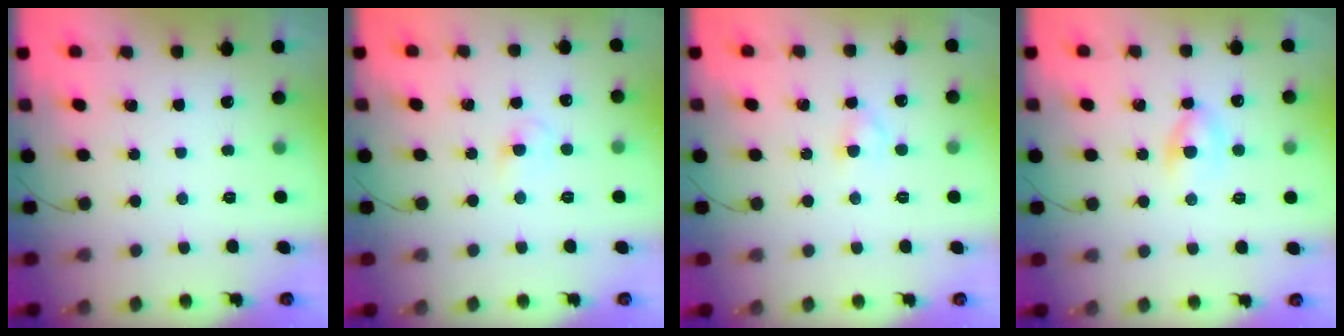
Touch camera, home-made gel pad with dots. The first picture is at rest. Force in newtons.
{"total": 2.3, "press": 2.1, "slide": 1.0}
{"total": 2.7, "press": 2.5, "slide": 1.2}
{"total": 4.6, "press": 4.5, "slide": 1.2}